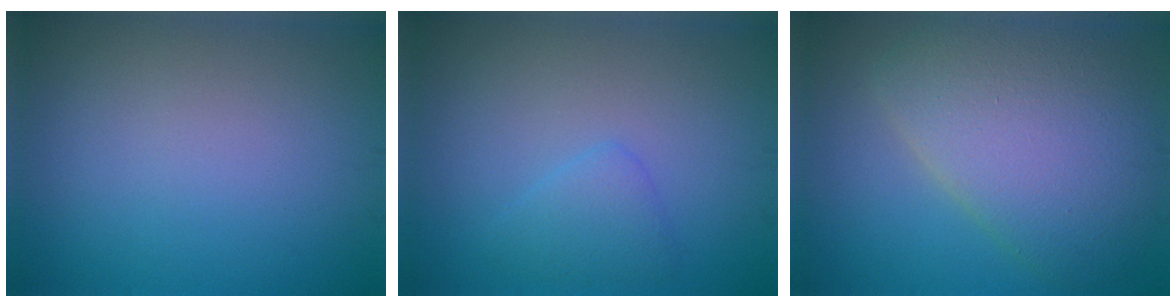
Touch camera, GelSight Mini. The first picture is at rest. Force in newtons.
{"total": 1.8, "press": 1.8, "slide": 0.2}
{"total": 8.2, "press": 8.2, "slide": 0.5}